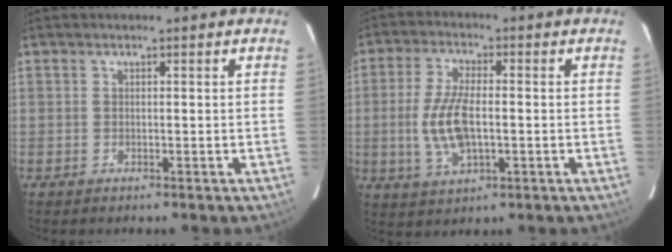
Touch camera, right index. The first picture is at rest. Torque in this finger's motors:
{"motor_torque": [0.28, -0.04, 0.26, 0.12]}